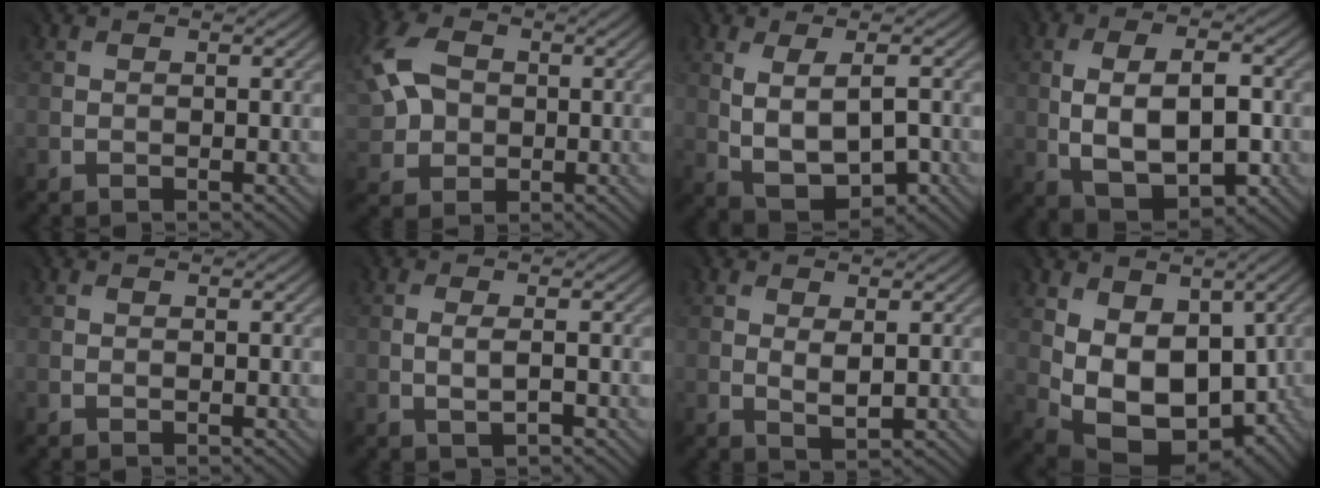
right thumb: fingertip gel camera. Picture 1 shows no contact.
{"total": 8.1, "force": [1.2, 6.2, 5.1], "torque": [-0.151, 0.012, 0.014]}
{"total": 6.1, "force": [-0.1, 3.3, 5.1], "torque": [-0.103, -0.010, 0.008]}
{"total": 9.2, "force": [-0.9, 5.1, 7.6], "torque": [-0.148, -0.007, -0.011]}
{"total": 0.0}
{"total": 1.3, "force": [-0.4, 0.2, 1.2], "torque": [-0.027, -0.003, -0.005]}
{"total": 2.1, "force": [0.6, 1.0, 1.8], "torque": [-0.039, -0.006, 0.020]}
{"total": 10.7, "force": [0.1, 7.3, 7.8], "torque": [-0.163, -0.029, 0.011]}